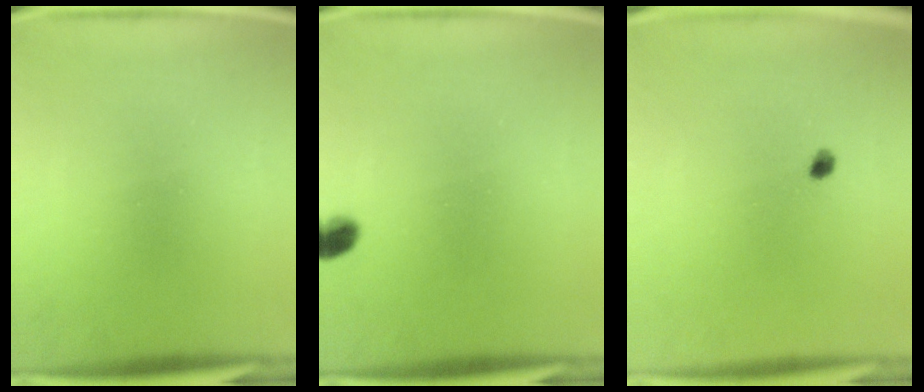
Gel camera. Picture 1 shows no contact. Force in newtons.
{"total": 2.9}
{"total": 1.2}